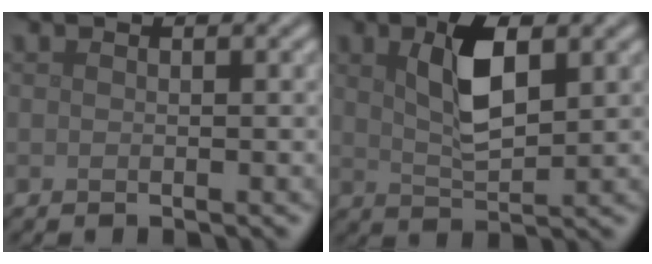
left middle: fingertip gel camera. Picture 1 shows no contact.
{"total": 5.2, "force": [1.7, 2.1, 4.4], "torque": [-0.092, 0.005, 0.032]}